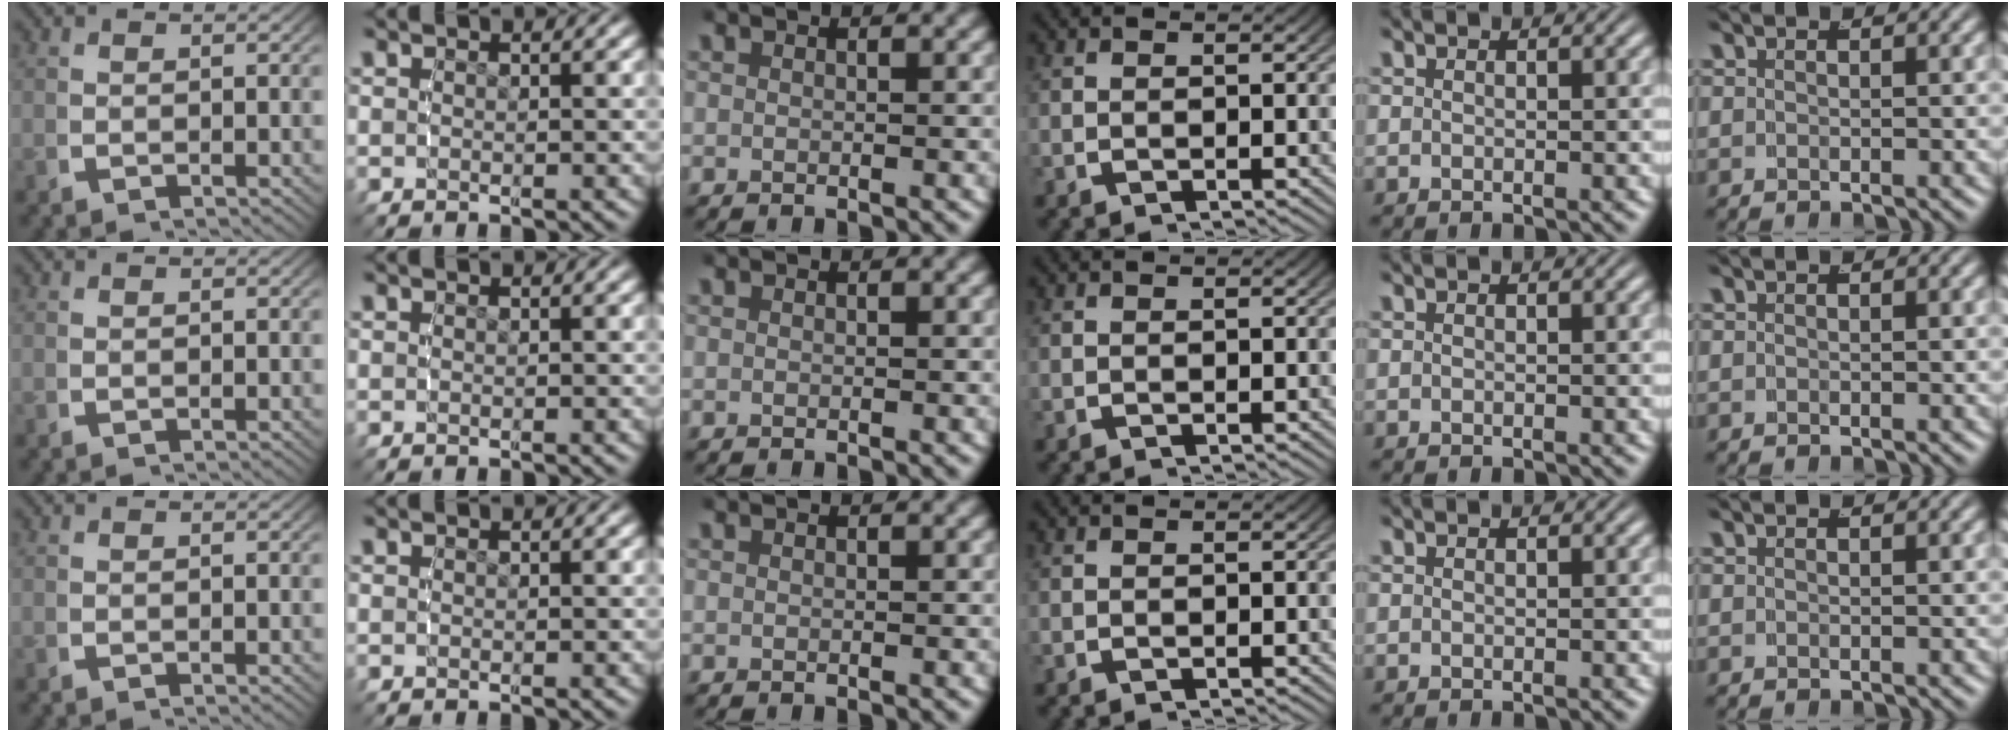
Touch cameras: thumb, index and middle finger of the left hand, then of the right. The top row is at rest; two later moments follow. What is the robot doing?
{"motion": "reach", "object": "paper towel"}